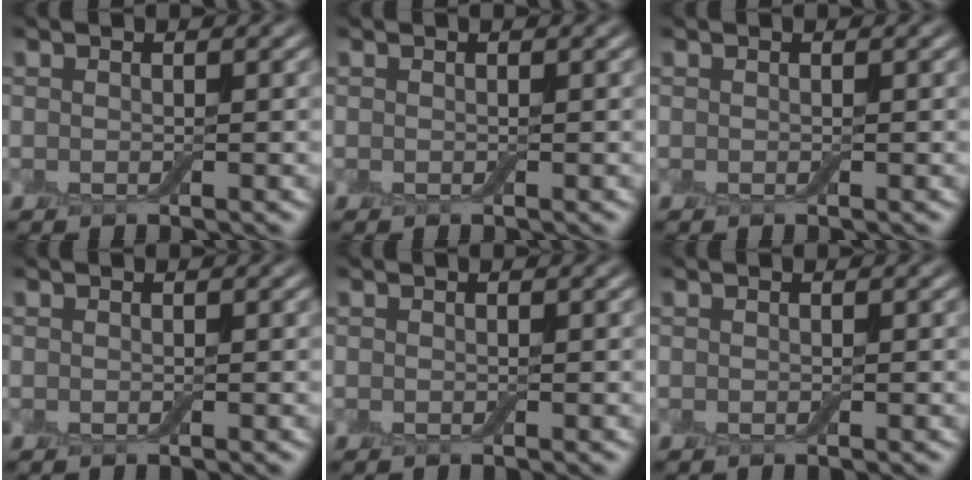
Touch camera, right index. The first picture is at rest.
{"total": 0.0}
{"total": 0.0}
{"total": 0.0}
{"total": 0.0}
{"total": 0.0}